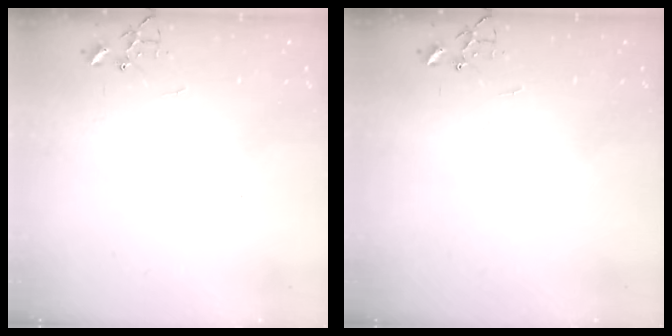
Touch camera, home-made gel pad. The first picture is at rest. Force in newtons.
{"total": 0.0}